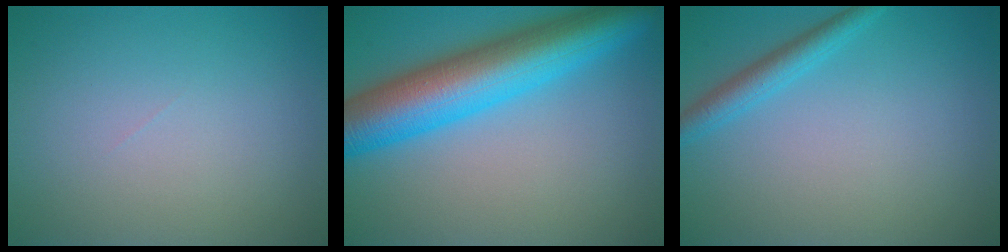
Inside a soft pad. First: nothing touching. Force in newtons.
{"total": 10.3, "press": 10.3, "slide": 0.4}
{"total": 2.3, "press": 2.3, "slide": 0.2}